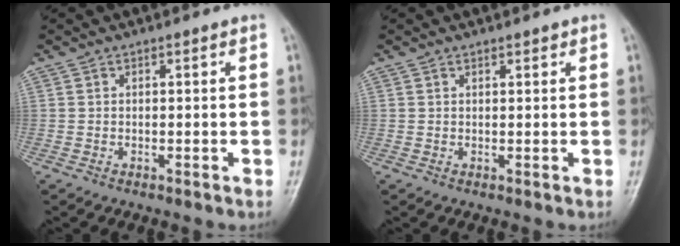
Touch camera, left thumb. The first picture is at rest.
{"total": 0.8, "force": [0.7, 0.3, 0.4], "torque": [-0.006, -0.004, 0.010]}